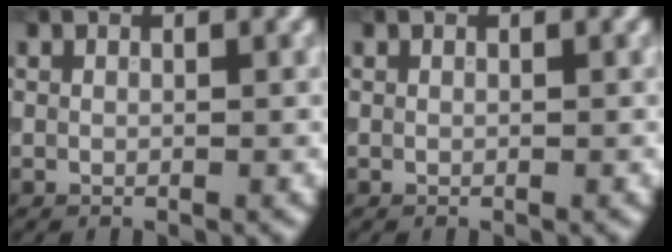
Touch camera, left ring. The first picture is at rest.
{"total": 0.0}